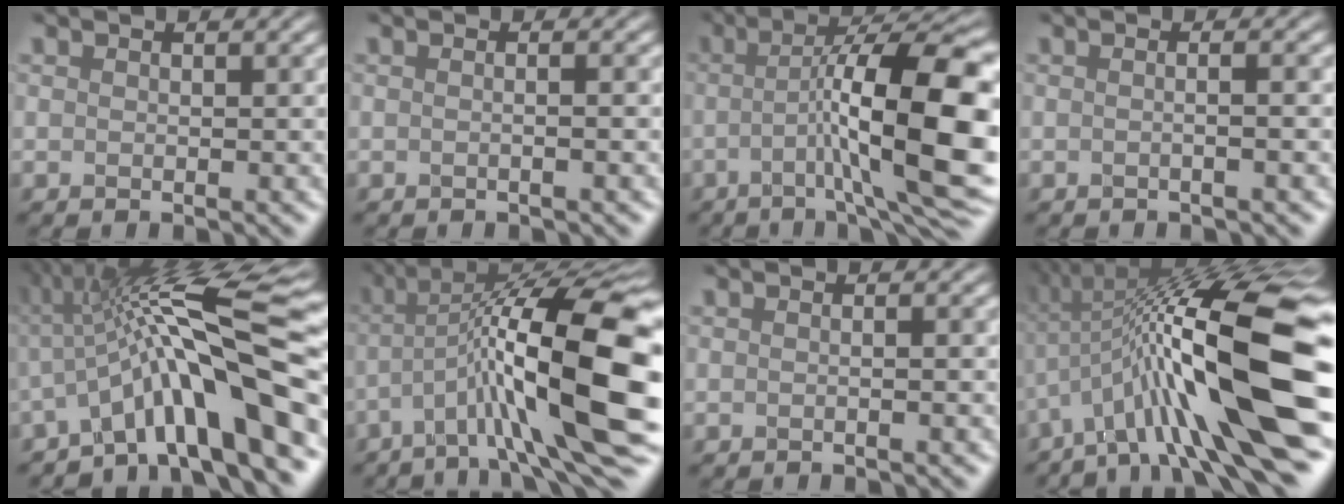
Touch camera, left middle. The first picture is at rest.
{"total": 1.8, "force": [0.1, 0.9, 1.5], "torque": [0.000, 0.010, -0.016]}
{"total": 12.5, "force": [-1.5, 2.4, 12.2], "torque": [-0.205, 0.018, 0.000]}
{"total": 1.9, "force": [-0.1, 0.8, 1.7], "torque": [-0.004, 0.009, -0.019]}
{"total": 11.8, "force": [-2.0, 1.8, 11.5], "torque": [-0.191, 0.036, -0.012]}
{"total": 13.9, "force": [-2.2, 4.0, 13.1], "torque": [-0.236, 0.035, -0.013]}
{"total": 1.5, "force": [0.2, 0.8, 1.2], "torque": [0.001, 0.009, -0.013]}
{"total": 13.4, "force": [-2.3, 2.5, 13.0], "torque": [-0.227, 0.029, -0.015]}